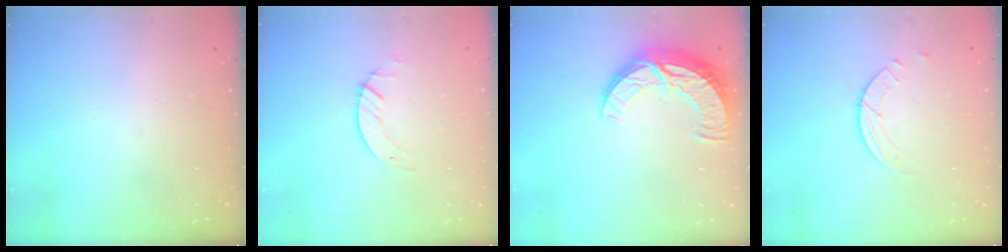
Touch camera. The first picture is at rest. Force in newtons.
{"total": 1.2, "press": 1.1, "slide": 0.2}
{"total": 11.6, "press": 11.5, "slide": 1.0}
{"total": 2.6, "press": 2.6, "slide": 0.3}